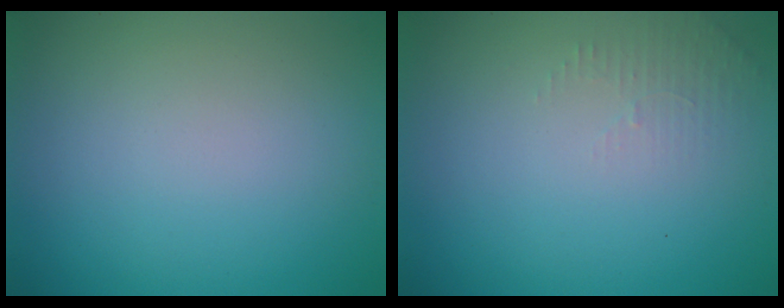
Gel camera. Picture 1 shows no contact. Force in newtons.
{"total": 1.3, "press": 1.2, "slide": 0.3}